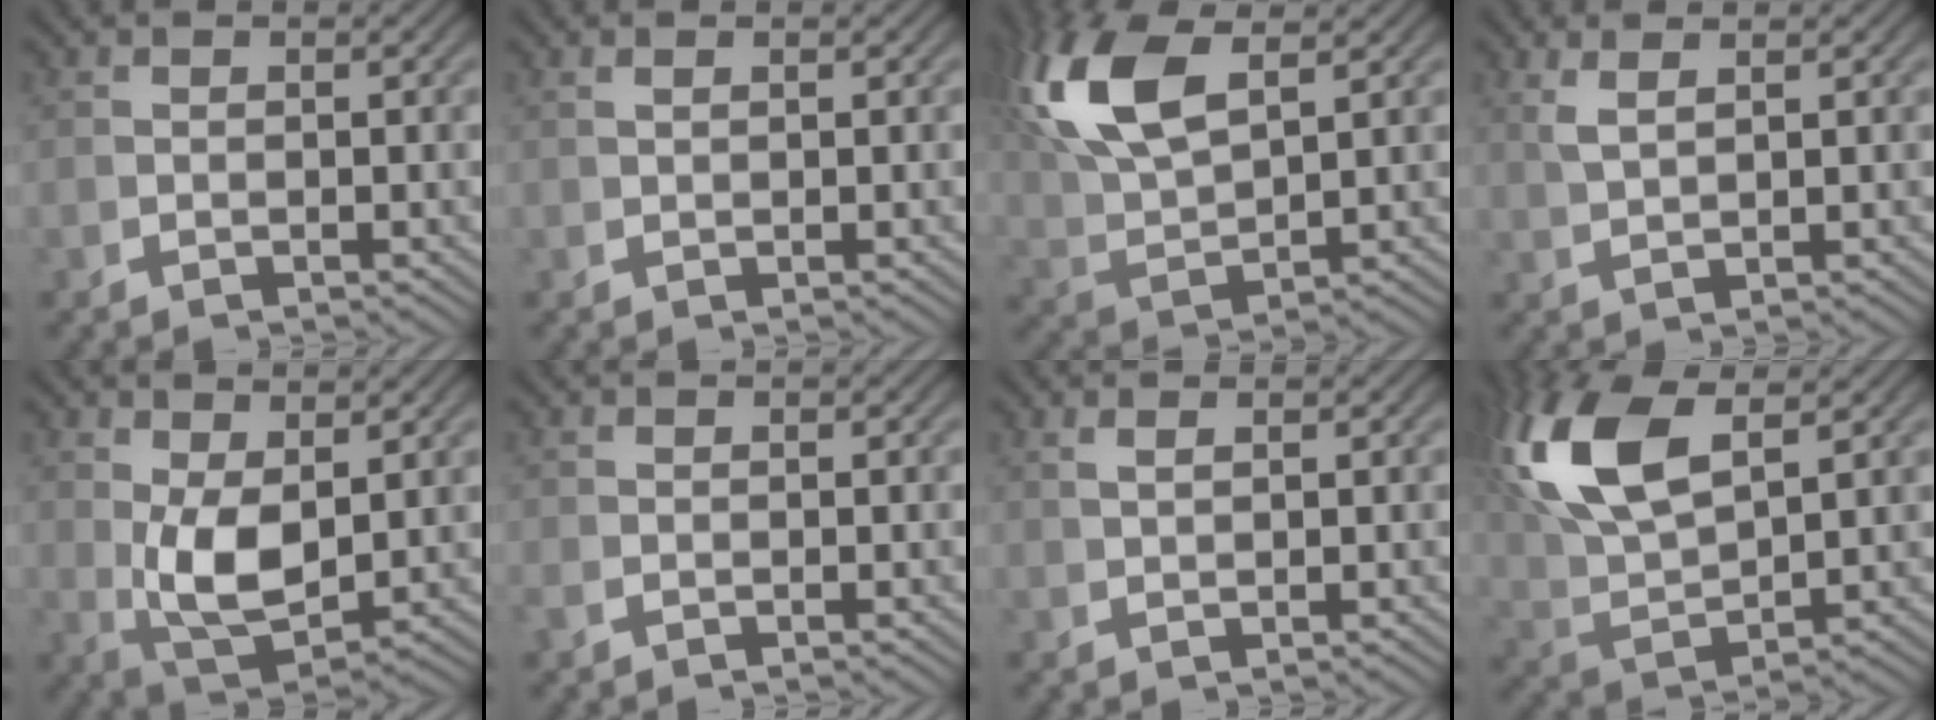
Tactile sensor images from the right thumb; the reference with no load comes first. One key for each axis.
{"total": 0.6, "fx": 0.5, "fy": -0.3, "fz": 0.1, "tx": -0.004, "ty": 0.001, "tz": 0.014}
{"total": 8.2, "fx": 3.1, "fy": 4.3, "fz": 6.3, "tx": -0.160, "ty": -0.005, "tz": 0.071}
{"total": 2.2, "fx": 1.7, "fy": -0.2, "fz": 1.3, "tx": -0.026, "ty": 0.005, "tz": 0.044}
{"total": 7.0, "fx": 0.4, "fy": 4.2, "fz": 5.6, "tx": -0.139, "ty": -0.042, "tz": 0.035}
{"total": 0.6, "fx": -0.1, "fy": 0.5, "fz": 0.3, "tx": -0.014, "ty": -0.003, "tz": -0.001}
{"total": 1.2, "fx": 1.0, "fy": -0.5, "fz": 0.5, "tx": -0.009, "ty": 0.007, "tz": 0.026}
{"total": 9.3, "fx": 3.0, "fy": 5.1, "fz": 7.2, "tx": -0.184, "ty": -0.007, "tz": 0.069}